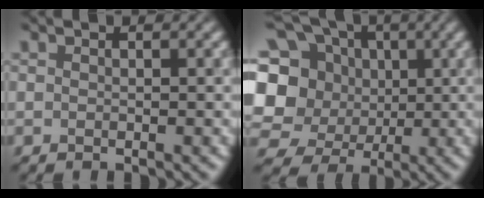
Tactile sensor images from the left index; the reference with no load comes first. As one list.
[{"total": 14.5, "force": [1.7, 13.1, 6.0], "torque": [-0.186, 0.032, 0.007]}]